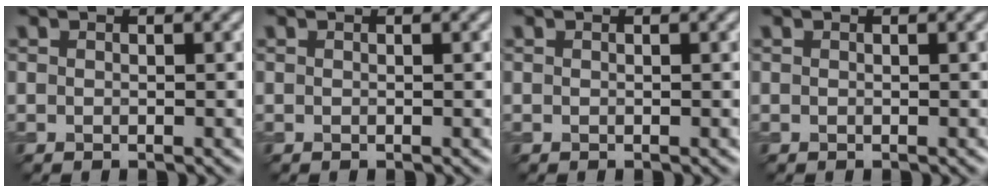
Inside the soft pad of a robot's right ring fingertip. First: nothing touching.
{"total": 0.0}
{"total": 0.0}
{"total": 0.0}